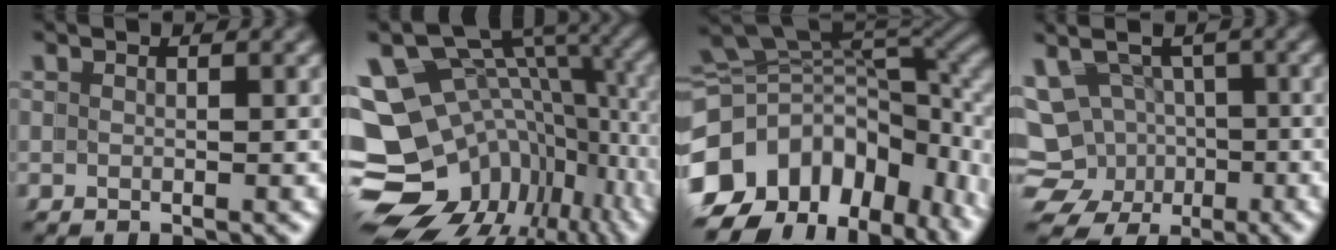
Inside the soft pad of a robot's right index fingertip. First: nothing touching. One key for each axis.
{"total": 20.4, "fx": -3.5, "fy": 16.8, "fz": 11.2, "tx": -0.229, "ty": -0.074, "tz": -0.049}
{"total": 18.0, "fx": -3.8, "fy": 12.7, "fz": 12.1, "tx": -0.220, "ty": -0.034, "tz": -0.056}
{"total": 11.9, "fx": -2.6, "fy": 10.9, "fz": 4.2, "tx": -0.086, "ty": -0.048, "tz": -0.049}